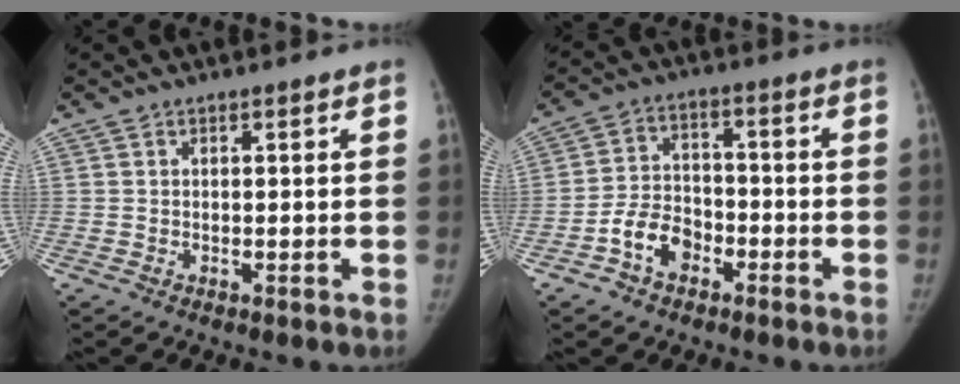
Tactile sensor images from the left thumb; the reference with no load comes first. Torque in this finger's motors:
{"motor_torque": [-0.67, 0.72, 0.02, -0.01, 0.01]}